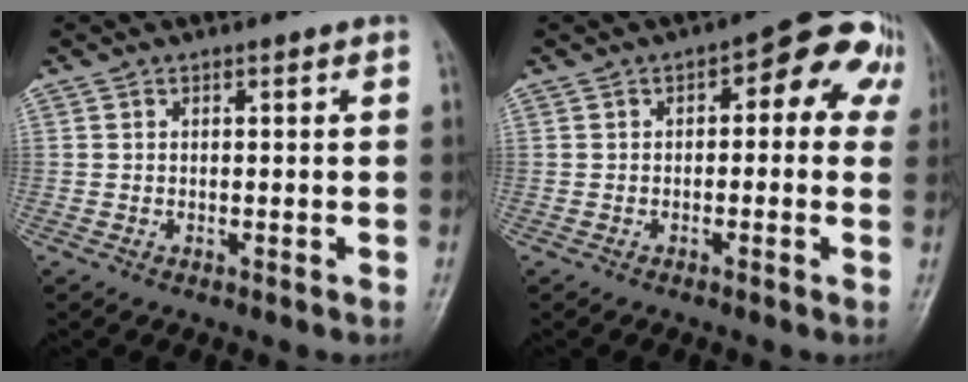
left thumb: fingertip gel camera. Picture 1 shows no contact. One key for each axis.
{"total": 9.5, "fx": 2.2, "fy": 5.2, "fz": 7.7, "tx": -0.048, "ty": 0.032, "tz": 0.013}